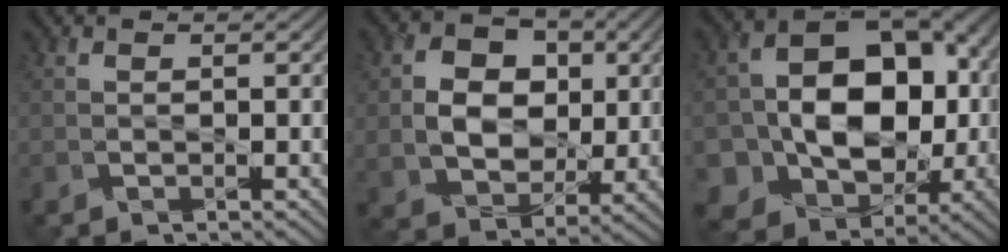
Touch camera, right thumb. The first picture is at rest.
{"total": 8.4, "force": [1.0, 6.6, 5.0], "torque": [-0.110, 0.001, 0.008]}
{"total": 15.4, "force": [-1.4, 11.7, 9.9], "torque": [-0.165, -0.010, -0.026]}